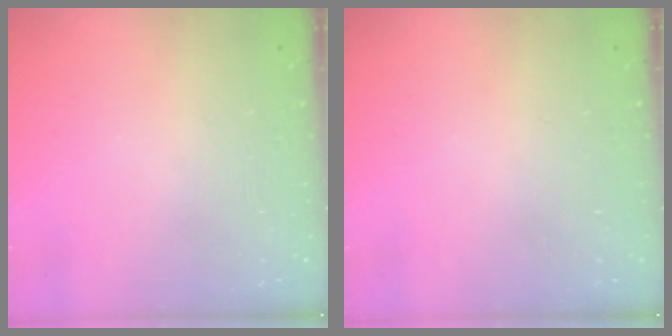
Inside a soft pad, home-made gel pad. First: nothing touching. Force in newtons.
{"total": 0.0}